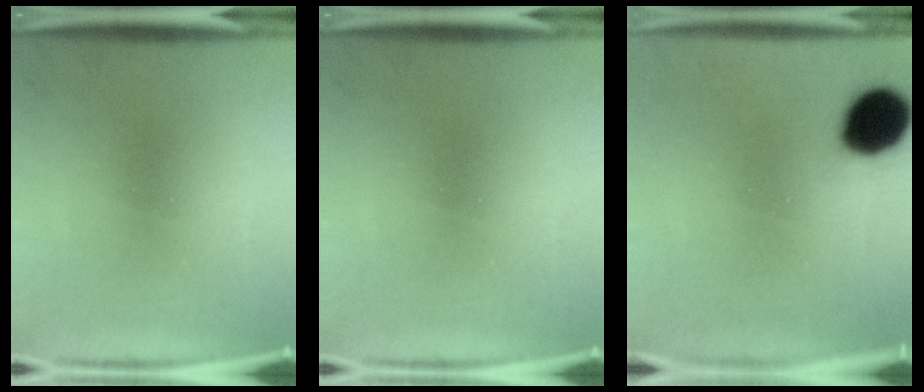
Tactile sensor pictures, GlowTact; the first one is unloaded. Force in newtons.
{"total": 0.0}
{"total": 13.2}